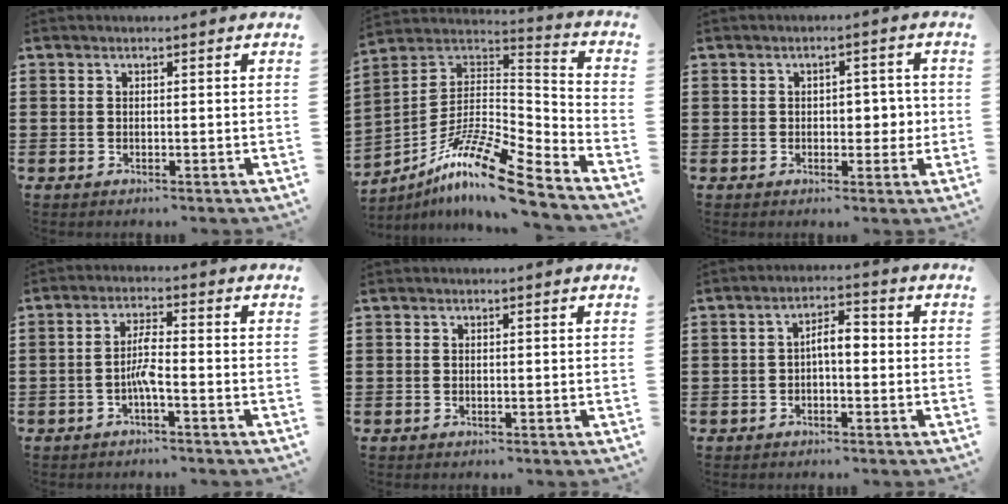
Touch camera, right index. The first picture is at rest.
{"total": 13.8, "force": [-10.0, 1.8, 9.3], "torque": [-0.183, 0.013, -0.193]}
{"total": 3.9, "force": [-0.2, 2.4, 3.0], "torque": [-0.037, -0.001, -0.012]}
{"total": 3.7, "force": [-1.4, 0.6, 3.4], "torque": [-0.078, 0.001, -0.031]}
{"total": 0.0}
{"total": 3.7, "force": [-0.5, 1.3, 3.4], "torque": [-0.064, 0.010, -0.012]}